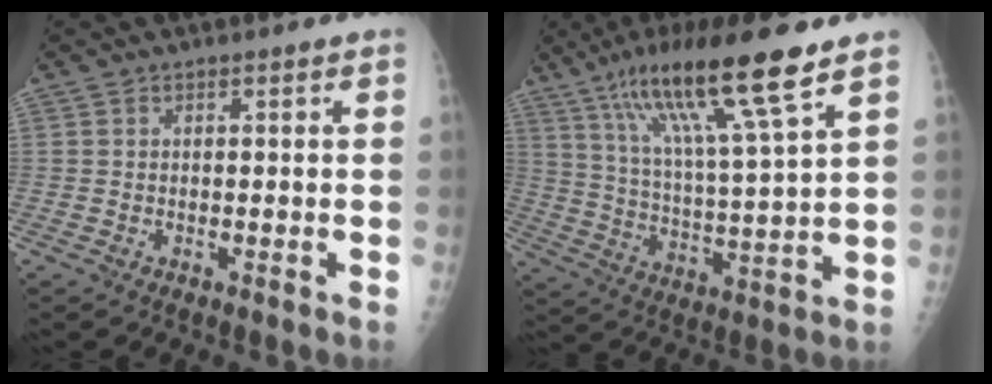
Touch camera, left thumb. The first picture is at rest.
{"total": 18.3, "force": [11.5, 1.6, 14.1], "torque": [-0.247, -0.042, 0.203]}